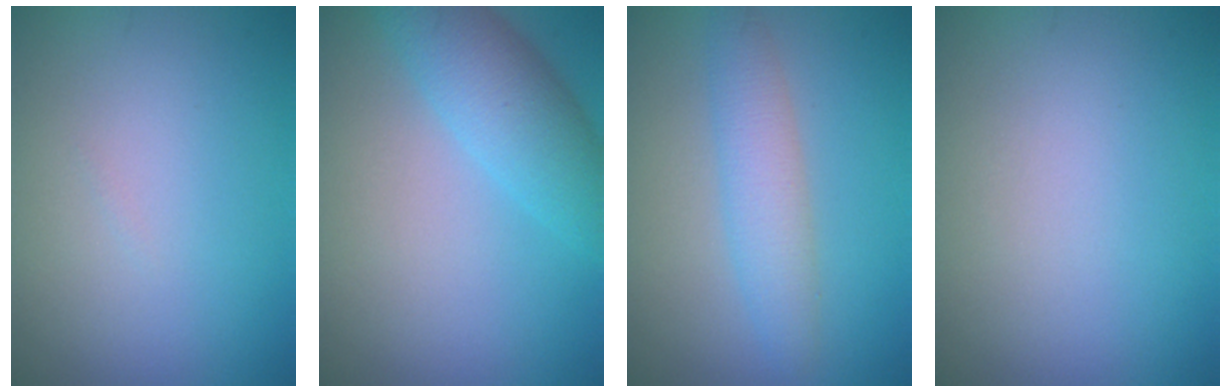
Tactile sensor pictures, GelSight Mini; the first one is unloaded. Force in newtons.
{"total": 4.9, "press": 4.9, "slide": 0.1}
{"total": 3.3, "press": 3.3, "slide": 0.1}
{"total": 0.0}